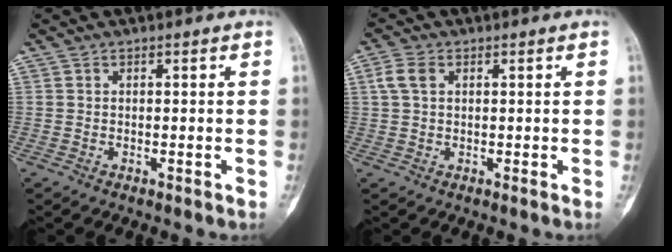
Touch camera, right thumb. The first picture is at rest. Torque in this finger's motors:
{"motor_torque": [0.55, 0.55, 0.00, 0.00, 0.00]}